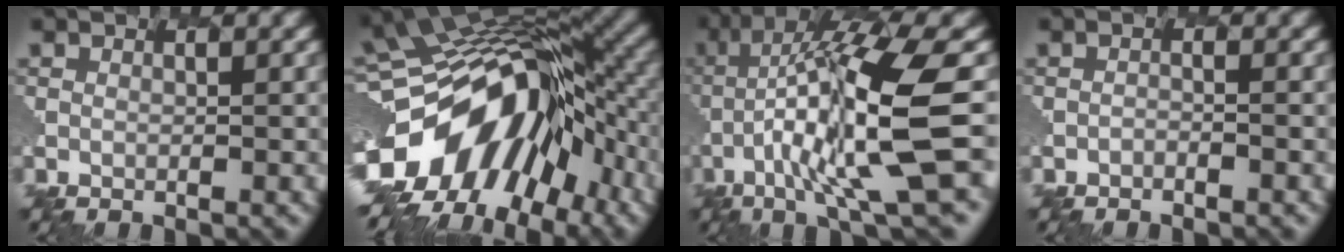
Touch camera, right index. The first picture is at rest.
{"total": 16.4, "force": [-5.5, 10.2, 11.6], "torque": [-0.233, -0.017, -0.081]}
{"total": 11.6, "force": [-1.6, 1.6, 11.3], "torque": [-0.230, 0.007, -0.017]}
{"total": 1.7, "force": [-1.5, -0.5, -0.6], "torque": [-0.013, 0.004, -0.026]}